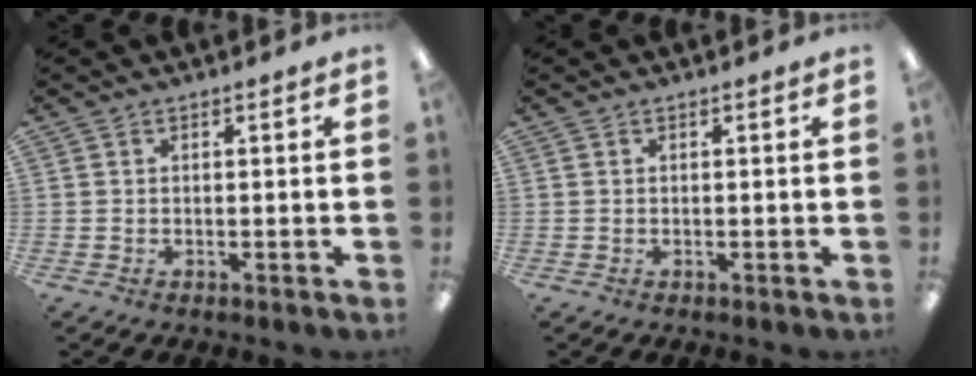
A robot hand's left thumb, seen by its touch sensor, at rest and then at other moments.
{"total": 0.0}